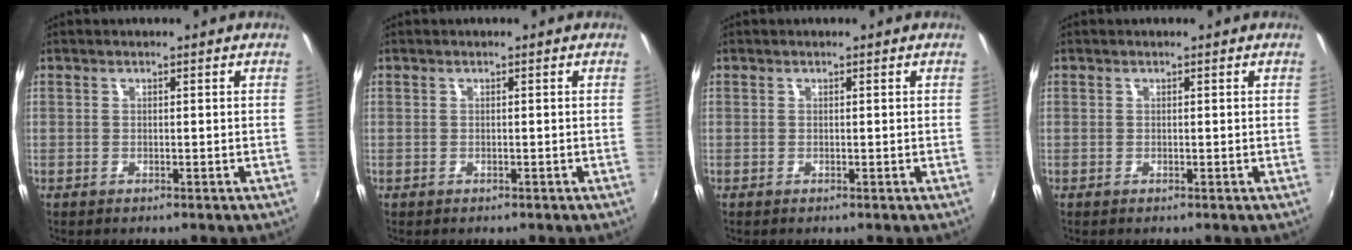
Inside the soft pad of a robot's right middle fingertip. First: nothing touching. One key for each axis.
{"total": 0.0}
{"total": 0.0}
{"total": 0.0}